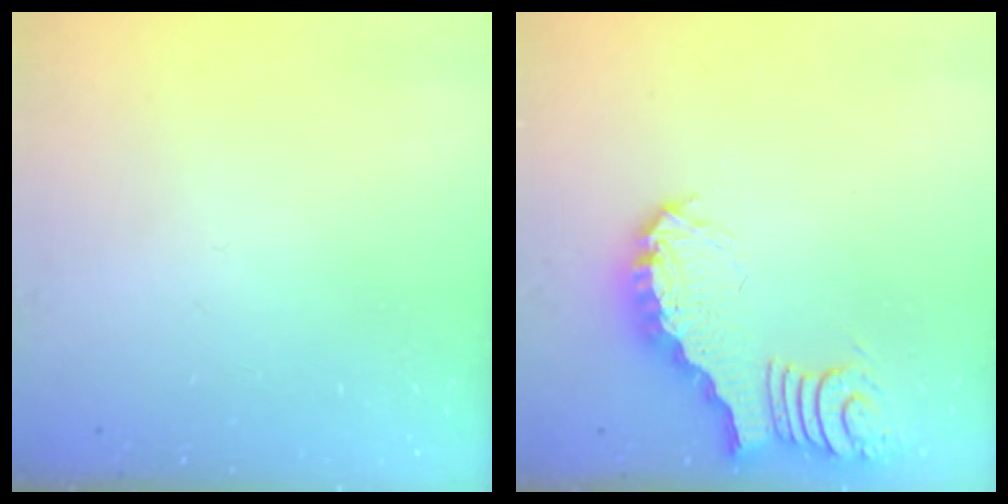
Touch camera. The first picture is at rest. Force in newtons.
{"total": 3.9, "press": 3.9, "slide": 0.6}